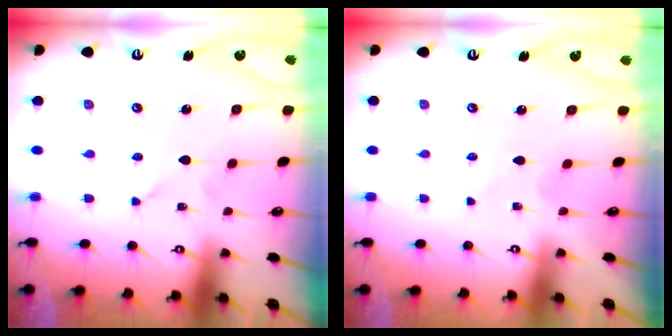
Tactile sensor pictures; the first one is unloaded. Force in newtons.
{"total": 1.8, "press": 1.7, "slide": 0.3}